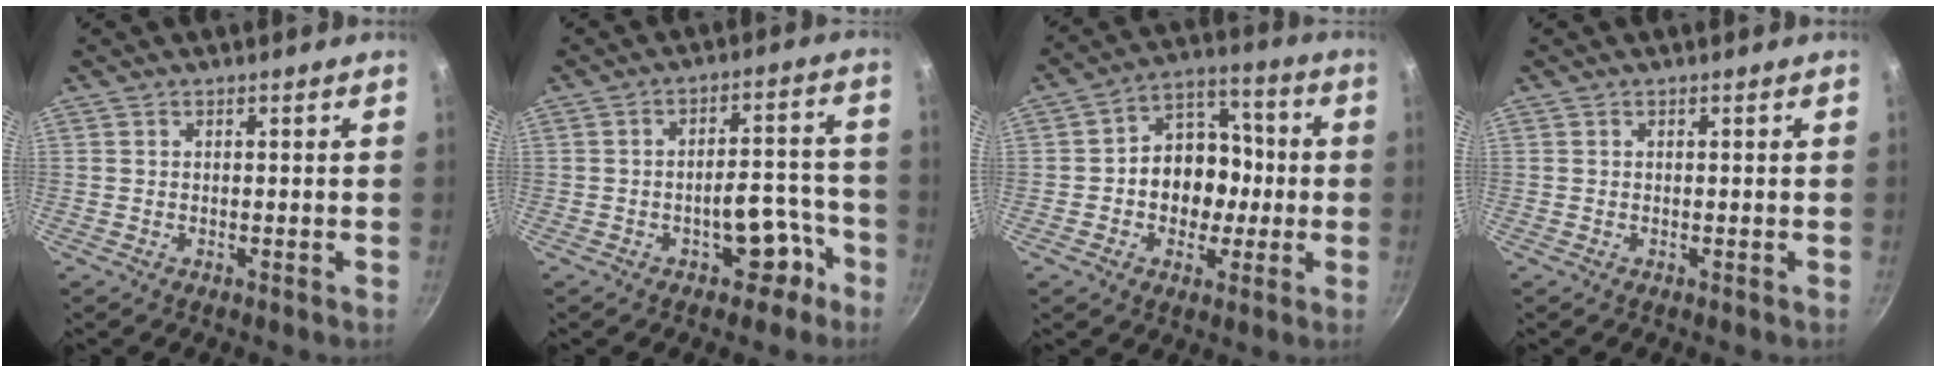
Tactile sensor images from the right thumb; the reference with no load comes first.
{"total": 8.3, "force": [-4.4, 4.6, 5.3], "torque": [-0.027, 0.061, -0.045]}
{"total": 12.8, "force": [-1.2, 10.3, 7.4], "torque": [-0.056, 0.034, -0.032]}
{"total": 0.0}